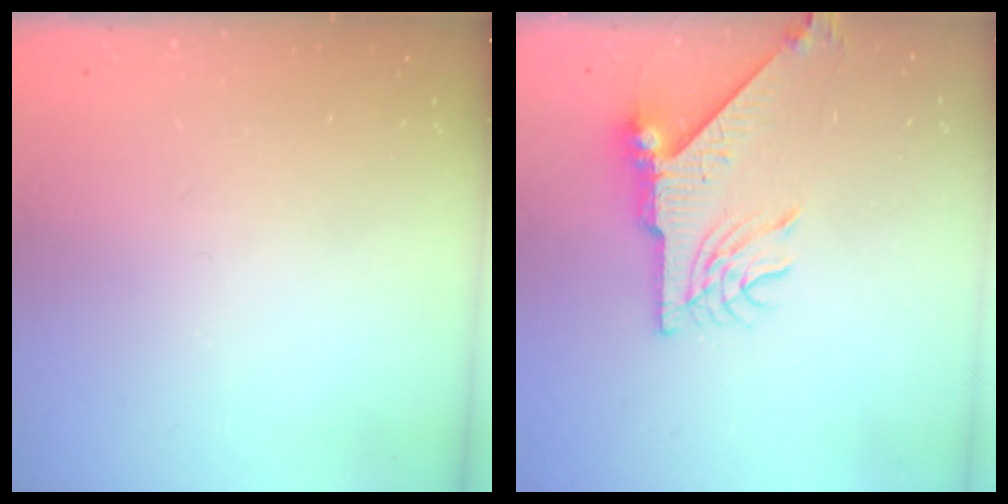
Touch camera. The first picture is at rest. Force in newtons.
{"total": 8.9, "press": 8.9, "slide": 1.1}